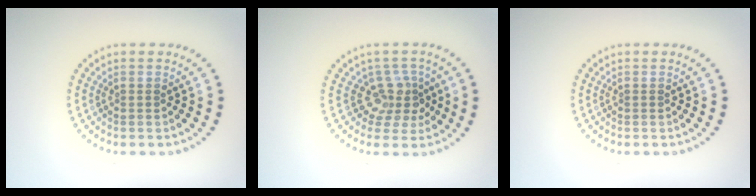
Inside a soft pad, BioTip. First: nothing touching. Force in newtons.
{"total": 3.0, "press": 2.2, "slide": 2.1}
{"total": 0.0}